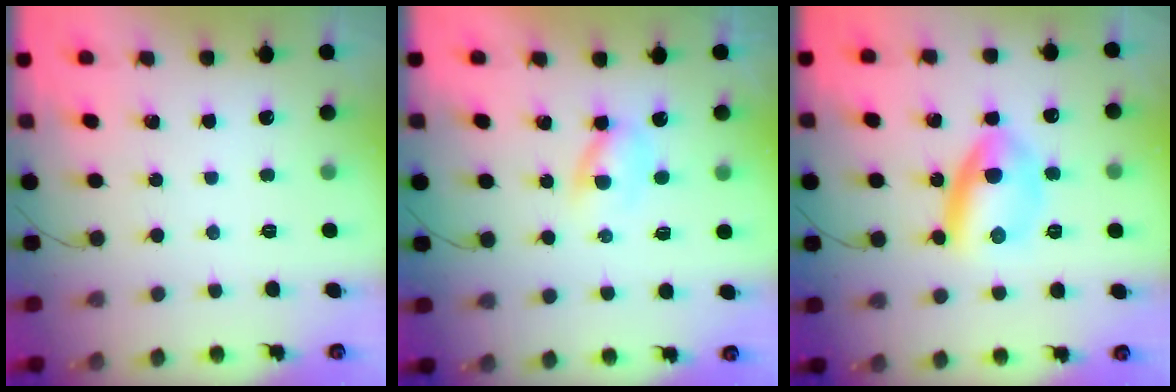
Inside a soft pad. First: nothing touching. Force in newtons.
{"total": 2.7, "press": 2.5, "slide": 1.1}
{"total": 9.4, "press": 9.4, "slide": 0.9}